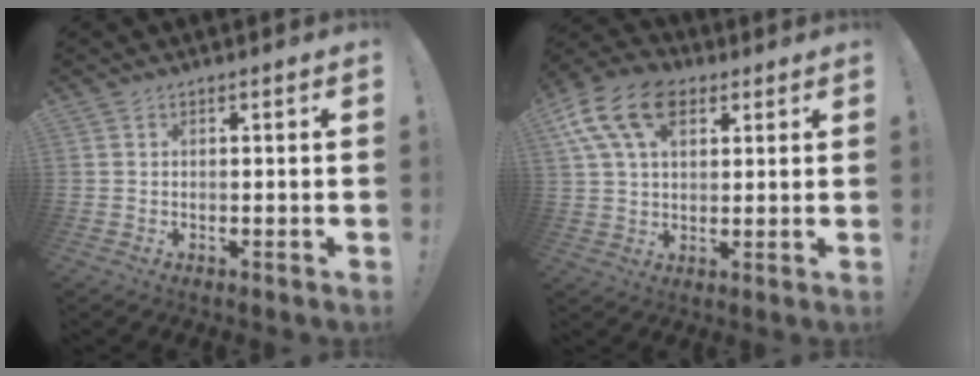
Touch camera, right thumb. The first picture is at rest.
{"total": 15.3, "force": [6.5, 9.8, 9.8], "torque": [-0.180, -0.018, 0.121]}